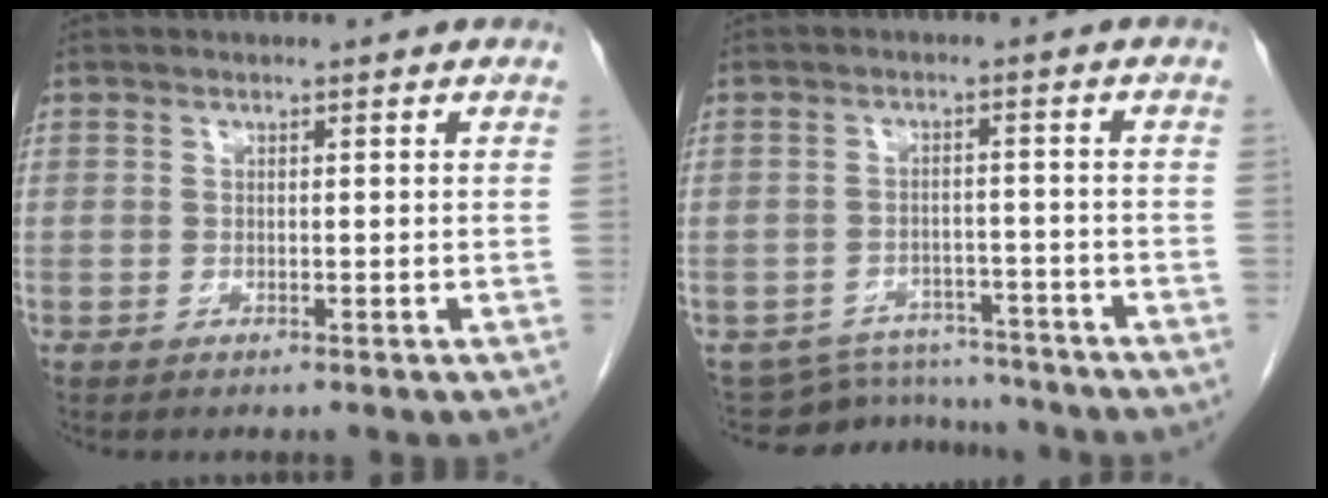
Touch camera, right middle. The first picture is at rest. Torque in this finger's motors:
{"motor_torque": [-0.70, -0.25, -0.15, -0.05]}